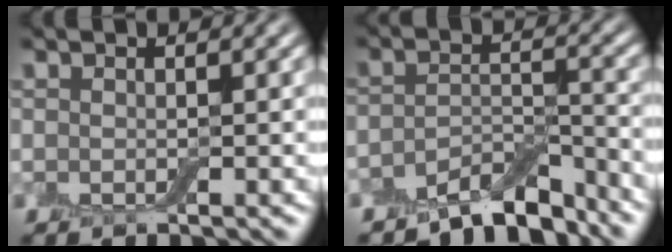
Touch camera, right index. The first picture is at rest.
{"total": 5.4, "force": [-4.7, 1.5, 2.1], "torque": [-0.030, 0.000, -0.085]}